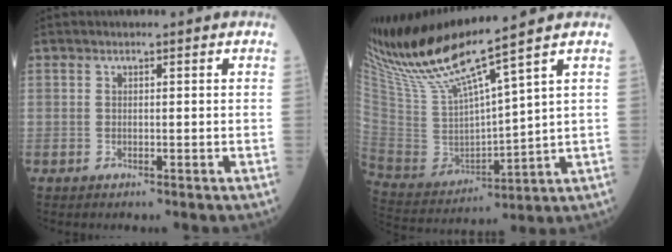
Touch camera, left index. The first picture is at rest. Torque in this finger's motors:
{"motor_torque": [0.51, -1.45, 0.17, 0.16]}